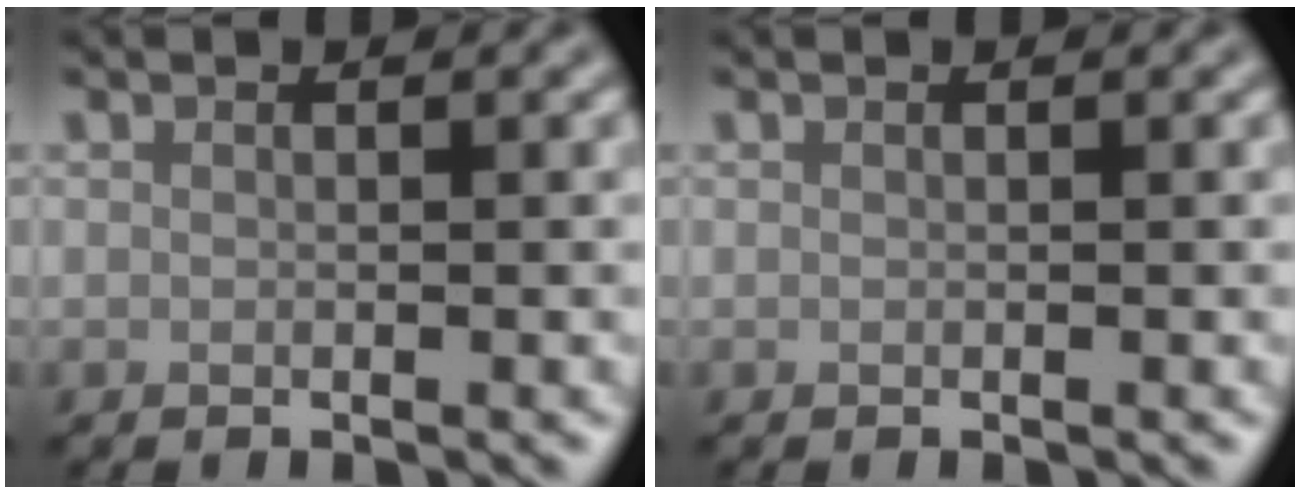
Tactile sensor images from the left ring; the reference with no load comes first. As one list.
[{"total": 0.0}]